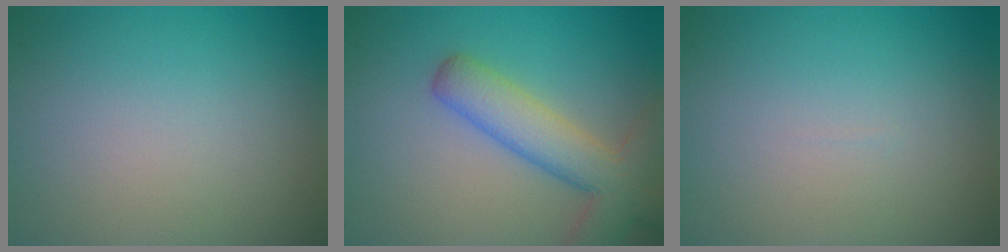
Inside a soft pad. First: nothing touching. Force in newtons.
{"total": 6.1, "press": 6.1, "slide": 0.4}
{"total": 0.0}